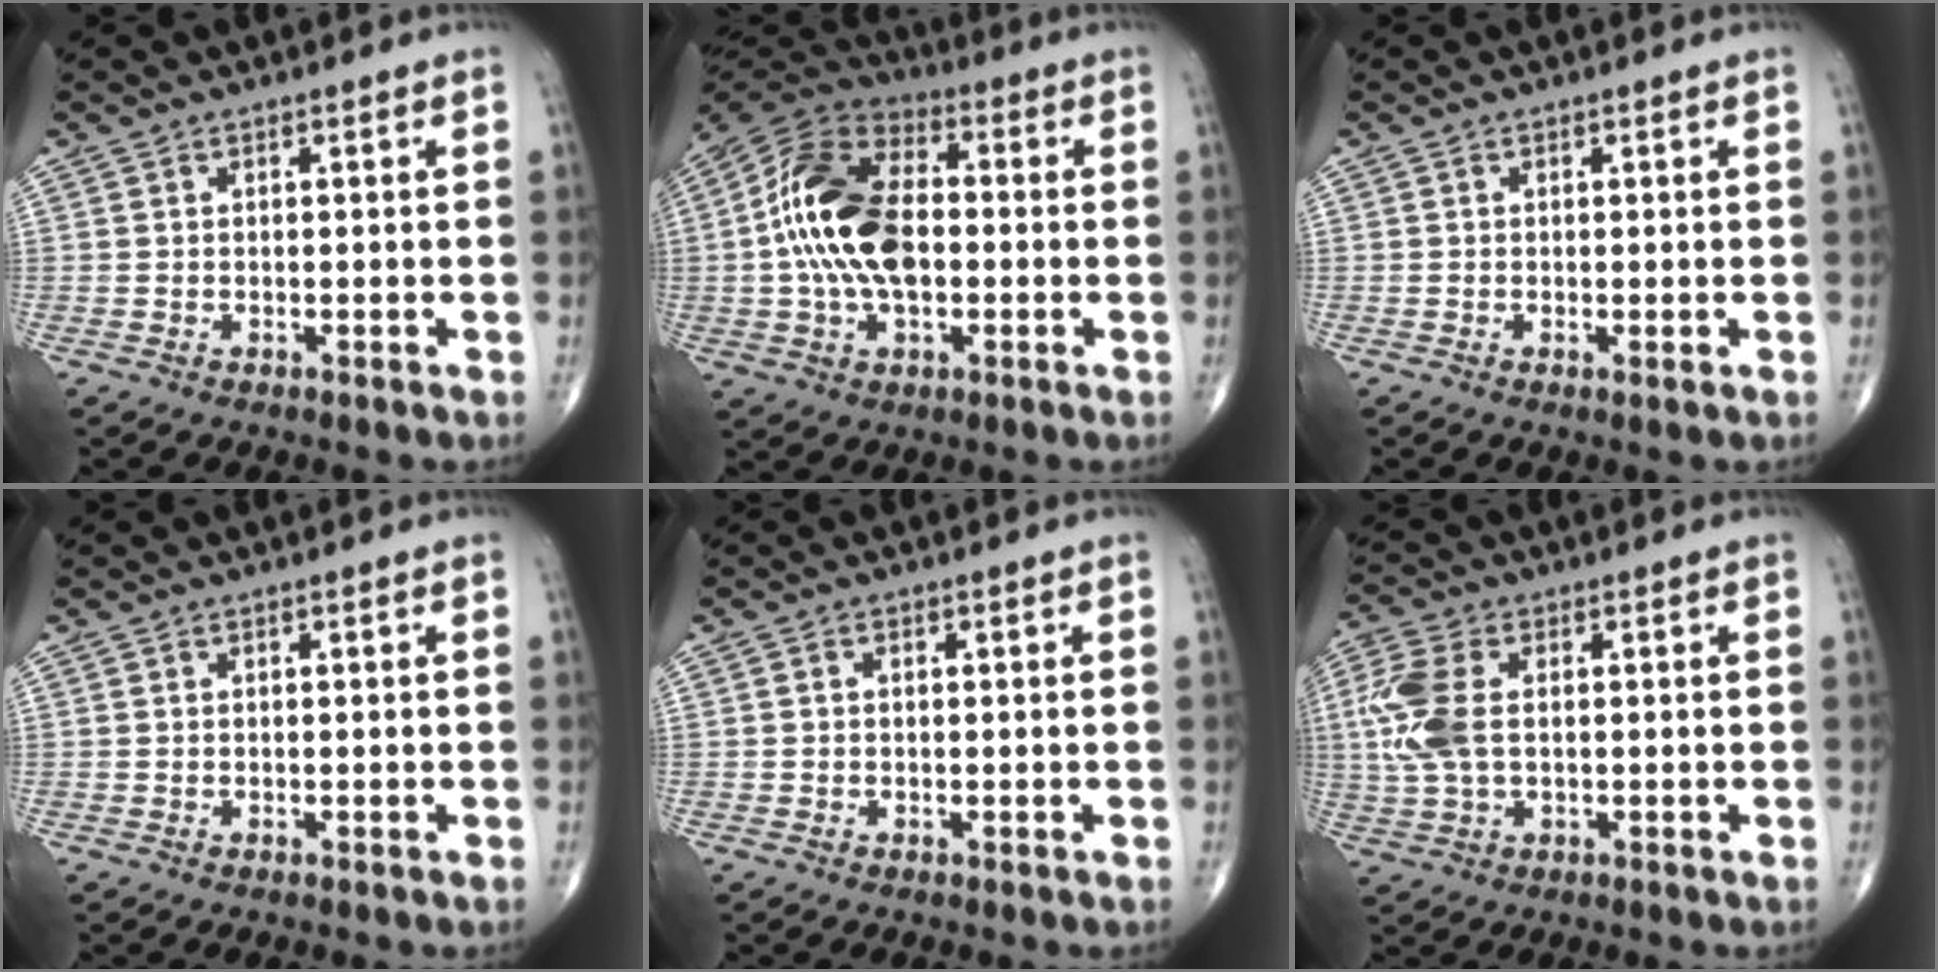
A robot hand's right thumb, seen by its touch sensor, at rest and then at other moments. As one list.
[{"total": 18.2, "force": [-0.3, 10.7, 14.7], "torque": [-0.274, 0.026, -0.013]}, {"total": 0.5, "force": [-0.1, 0.1, 0.5], "torque": [-0.014, -0.004, -0.003]}, {"total": 0.0}, {"total": 0.5, "force": [0.0, 0.4, 0.3], "torque": [-0.005, 0.001, -0.002]}, {"total": 9.6, "force": [0.8, 5.6, 7.8], "torque": [-0.201, 0.010, 0.018]}]